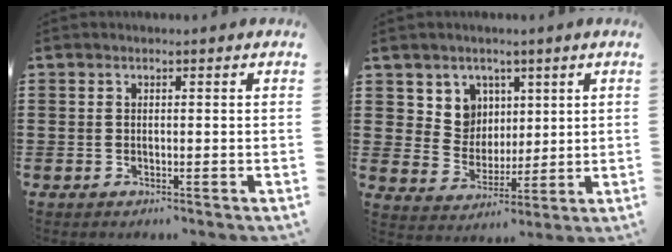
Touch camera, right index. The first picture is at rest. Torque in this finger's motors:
{"motor_torque": [0.15, -0.01, 0.13, 0.02]}